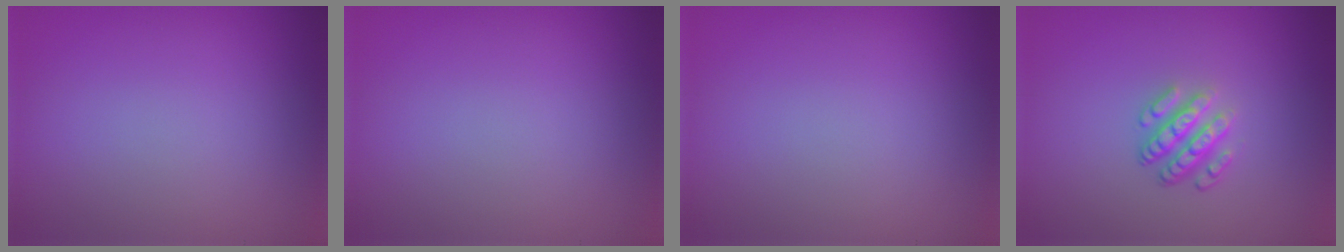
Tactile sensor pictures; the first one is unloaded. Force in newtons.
{"total": 0.0}
{"total": 0.0}
{"total": 3.6, "press": 2.7, "slide": 2.4}